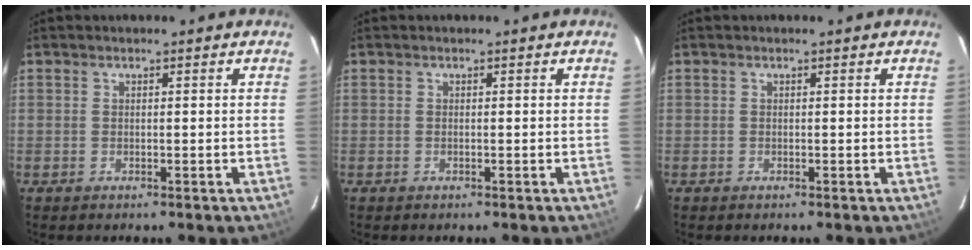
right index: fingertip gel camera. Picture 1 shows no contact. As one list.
[{"total": 0.0}, {"total": 0.0}]